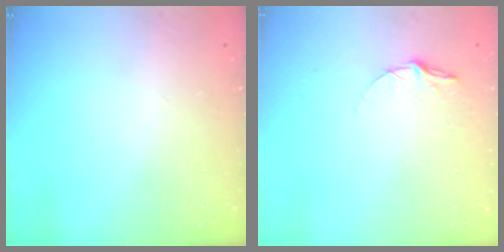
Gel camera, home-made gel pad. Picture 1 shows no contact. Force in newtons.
{"total": 4.6, "press": 4.6, "slide": 0.4}